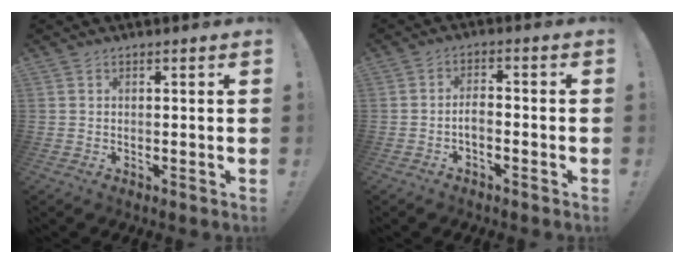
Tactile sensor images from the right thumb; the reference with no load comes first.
{"total": 3.4, "force": [-1.6, 1.3, 2.7], "torque": [-0.053, 0.000, -0.030]}